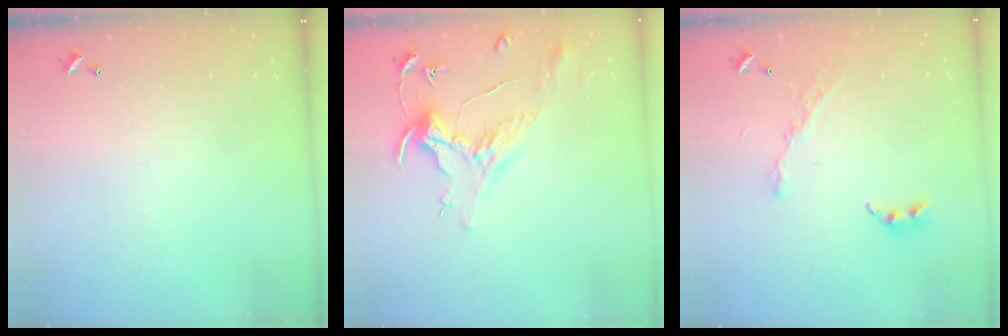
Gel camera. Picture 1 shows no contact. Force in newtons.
{"total": 1.6, "press": 1.4, "slide": 0.7}
{"total": 8.2, "press": 8.2, "slide": 0.9}